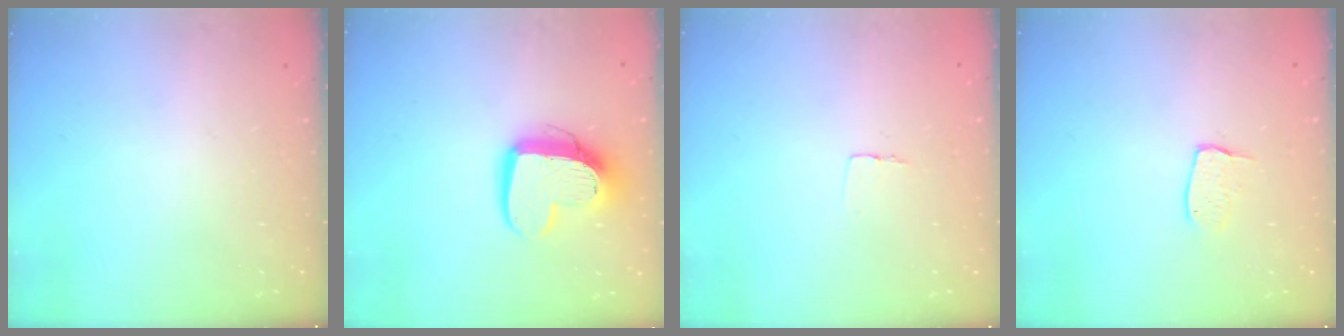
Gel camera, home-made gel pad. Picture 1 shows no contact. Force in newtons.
{"total": 13.8, "press": 13.8, "slide": 1.2}
{"total": 3.1, "press": 3.1, "slide": 0.2}
{"total": 5.2, "press": 5.2, "slide": 0.3}